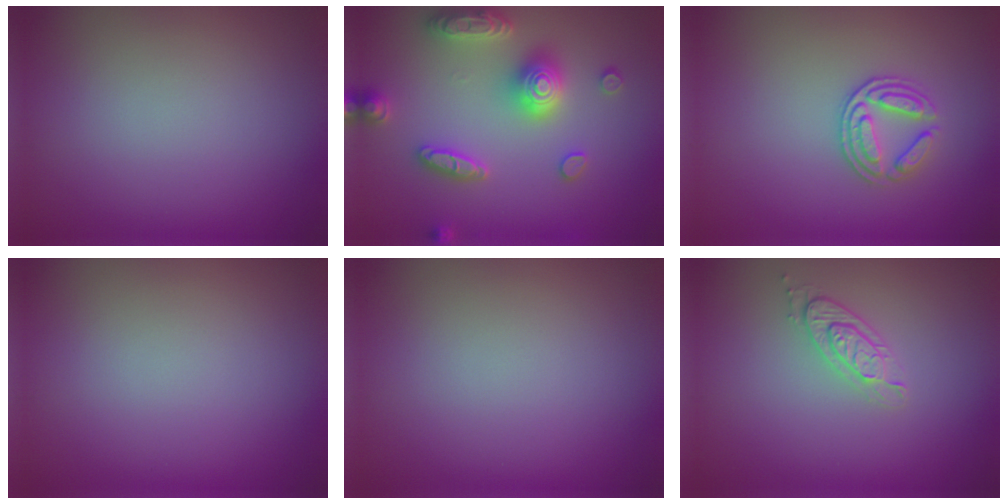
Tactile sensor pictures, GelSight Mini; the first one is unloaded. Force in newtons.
{"total": 5.4, "press": 5.3, "slide": 1.0}
{"total": 2.9, "press": 2.6, "slide": 1.1}
{"total": 0.0}
{"total": 0.0}
{"total": 2.1, "press": 2.0, "slide": 0.7}